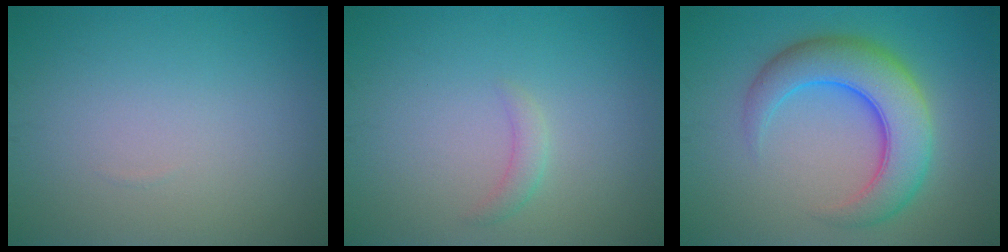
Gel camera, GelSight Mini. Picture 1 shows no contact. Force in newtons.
{"total": 1.2, "press": 1.2, "slide": 0.1}
{"total": 7.5, "press": 7.5, "slide": 0.1}